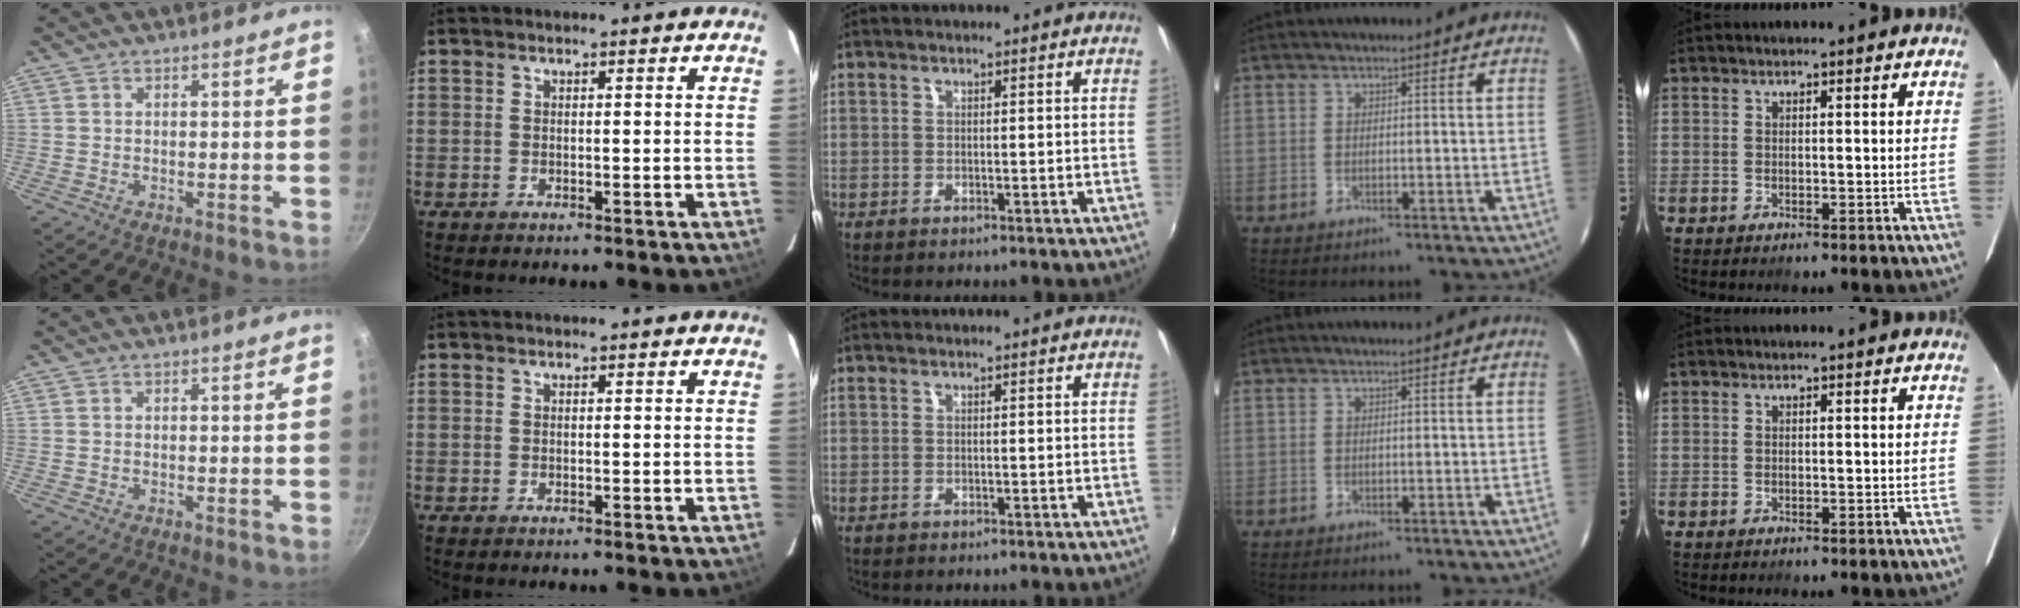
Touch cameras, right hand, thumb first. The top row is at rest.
{}